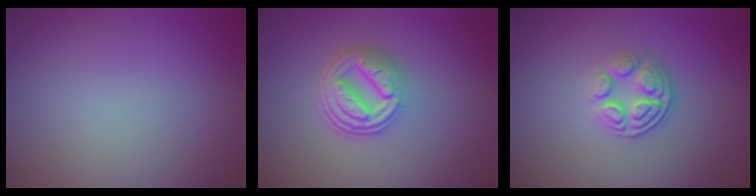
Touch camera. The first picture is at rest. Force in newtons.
{"total": 5.2, "press": 3.9, "slide": 3.5}
{"total": 3.7, "press": 2.5, "slide": 2.7}